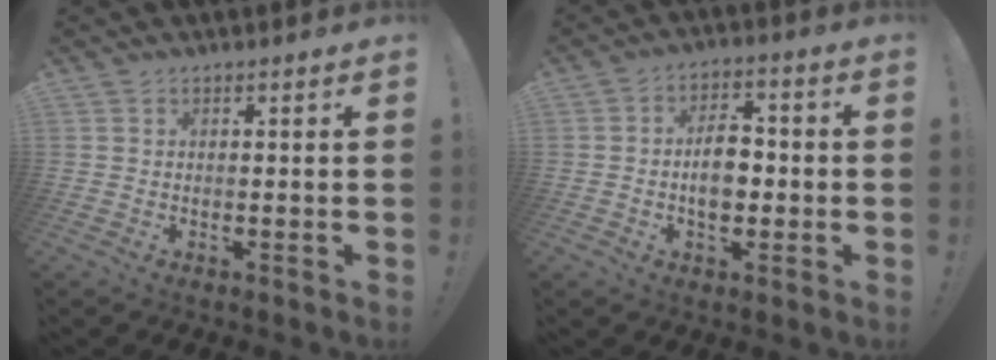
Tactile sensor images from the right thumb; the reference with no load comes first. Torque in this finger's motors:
{"motor_torque": [1.33, 1.52, 0.76, -0.71, 0.02]}